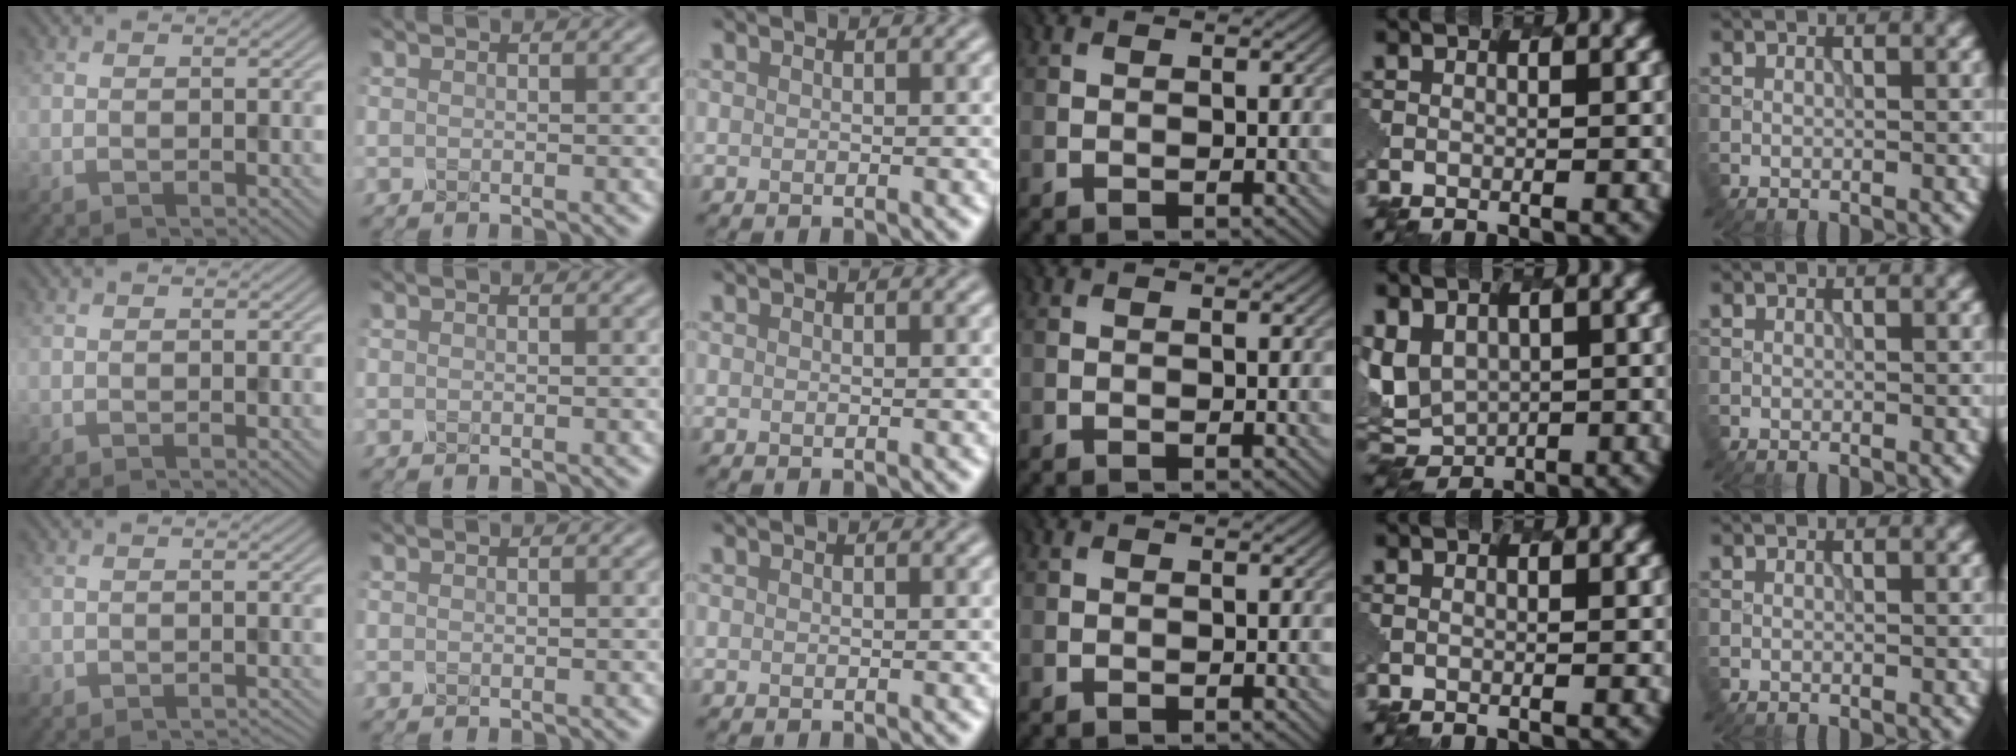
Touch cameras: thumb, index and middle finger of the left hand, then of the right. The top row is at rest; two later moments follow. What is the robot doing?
{"motion": "dispense", "object": "pipette"}